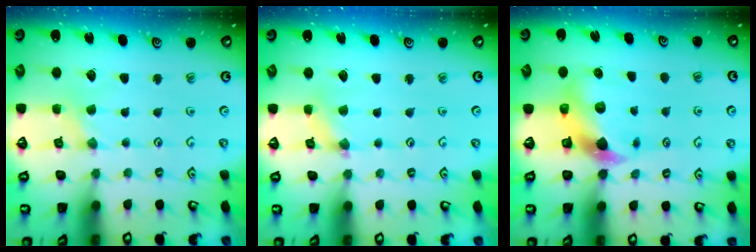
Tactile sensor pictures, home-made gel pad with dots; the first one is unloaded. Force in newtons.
{"total": 1.0, "press": 1.0, "slide": 0.3}
{"total": 8.2, "press": 8.1, "slide": 0.8}